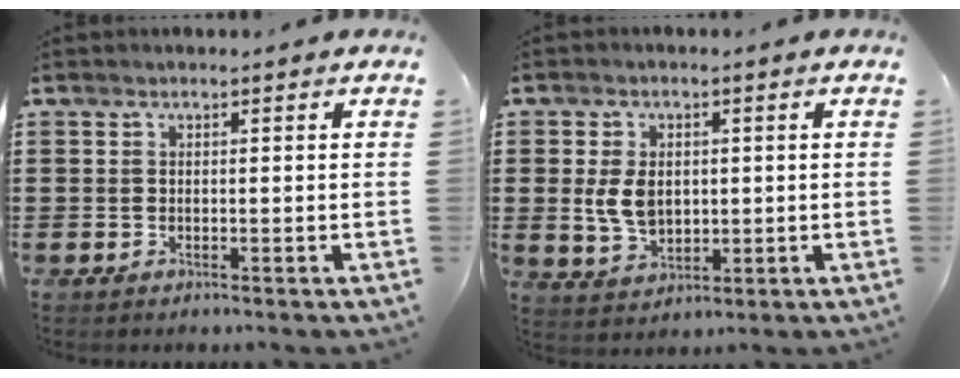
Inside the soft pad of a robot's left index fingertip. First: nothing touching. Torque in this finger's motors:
{"motor_torque": [1.14, -0.08, 0.63, 0.12]}